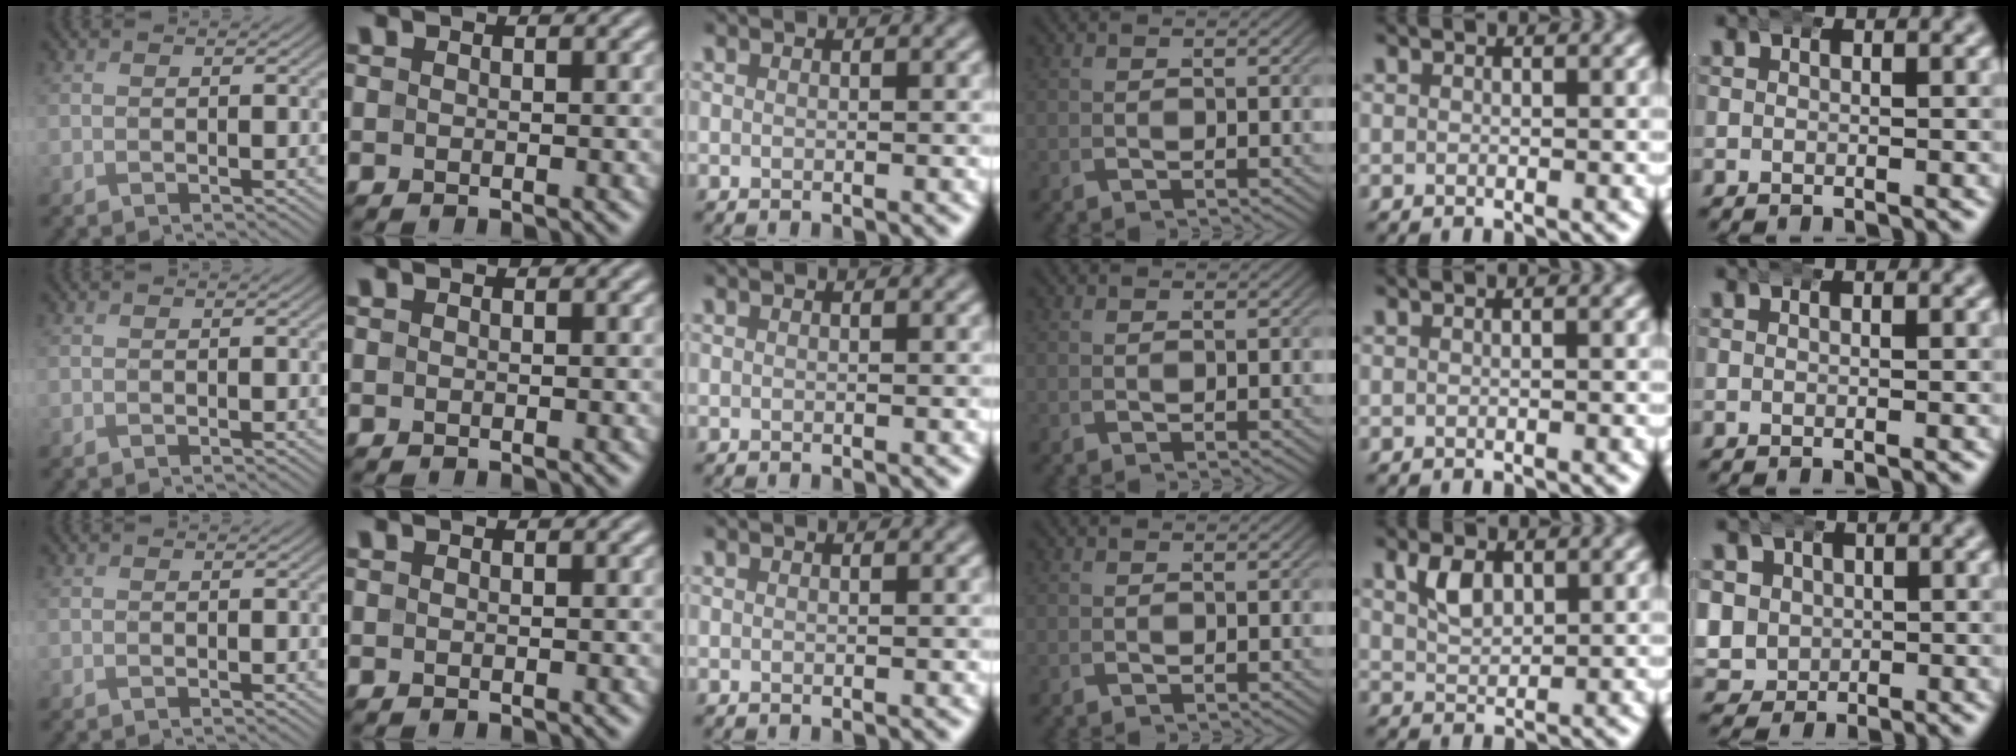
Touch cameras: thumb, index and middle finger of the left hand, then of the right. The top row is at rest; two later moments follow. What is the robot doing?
{"motion": "wrap", "object": "aluminum foil"}